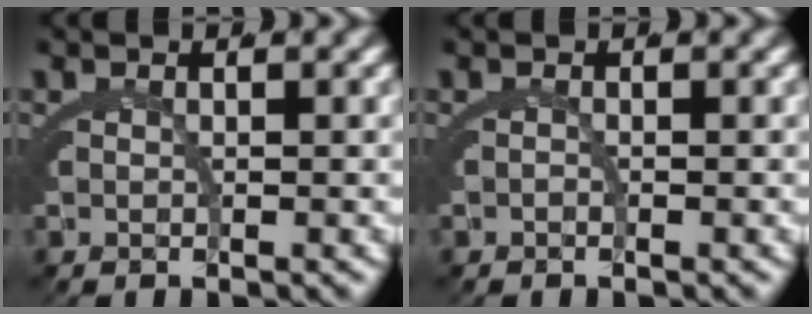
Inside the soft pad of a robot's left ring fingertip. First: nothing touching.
{"total": 0.5, "force": [-0.3, -0.4, 0.0], "torque": [0.002, -0.003, -0.006]}